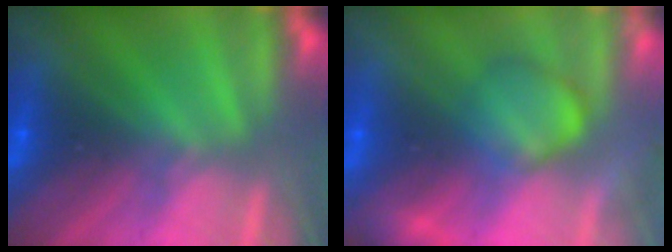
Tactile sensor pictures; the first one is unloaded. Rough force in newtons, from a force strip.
{"total": 2.4}